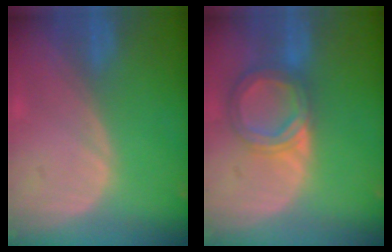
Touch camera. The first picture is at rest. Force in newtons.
{"total": 6.7, "press": 6.2, "slide": 2.5}